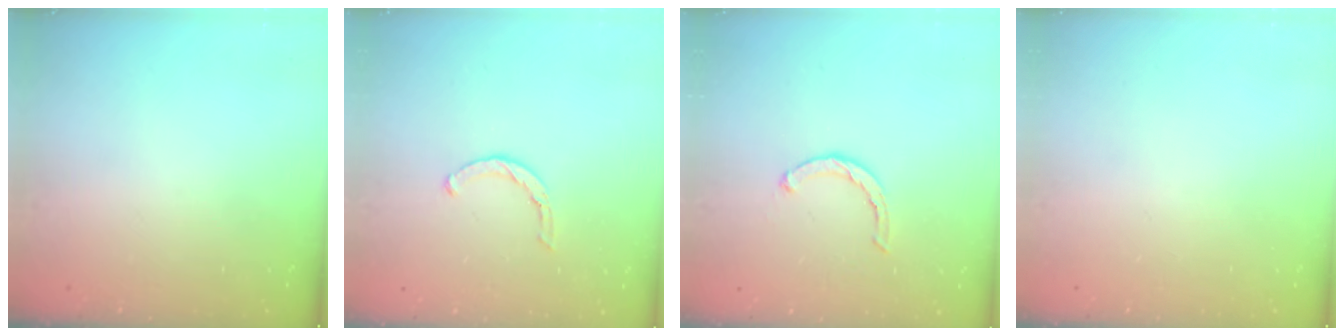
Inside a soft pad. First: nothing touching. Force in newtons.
{"total": 3.6, "press": 3.5, "slide": 0.8}
{"total": 2.7, "press": 2.7, "slide": 0.4}
{"total": 0.0}